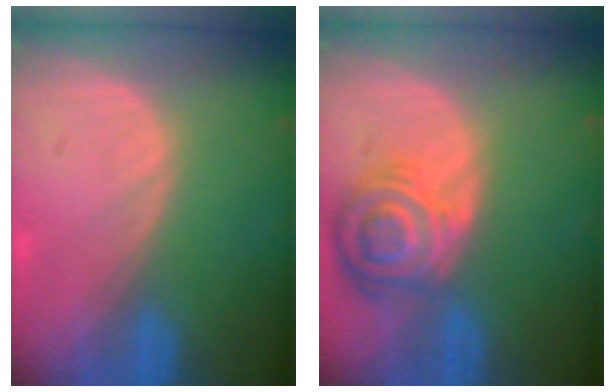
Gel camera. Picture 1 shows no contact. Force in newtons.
{"total": 8.4, "press": 7.4, "slide": 3.8}